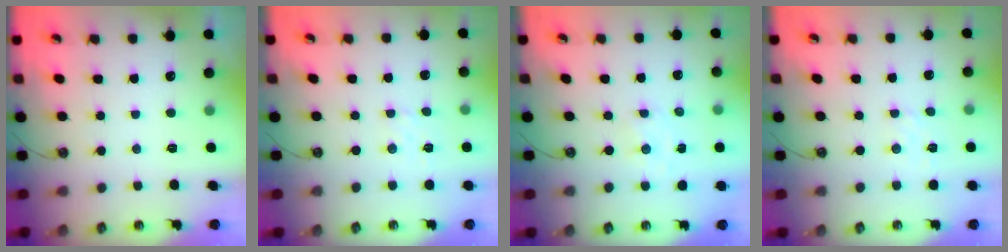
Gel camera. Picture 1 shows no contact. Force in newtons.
{"total": 2.2, "press": 2.1, "slide": 0.5}
{"total": 1.8, "press": 1.8, "slide": 0.3}
{"total": 2.6, "press": 2.6, "slide": 0.4}